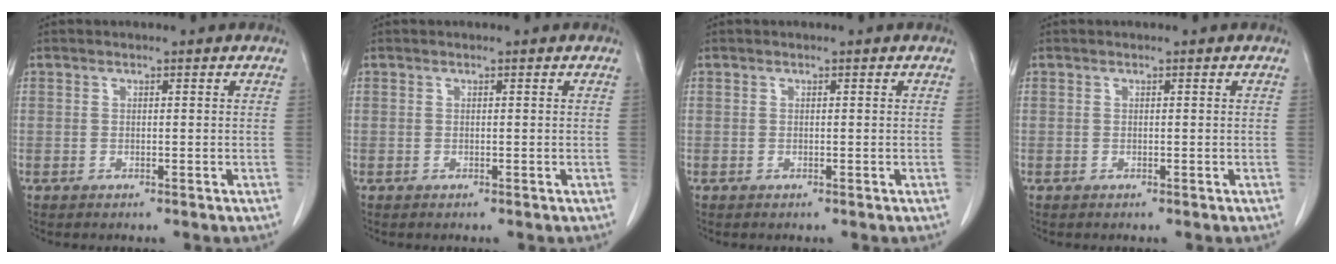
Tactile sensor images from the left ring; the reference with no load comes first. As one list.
[{"total": 0.0}, {"total": 0.0}, {"total": 0.0}]